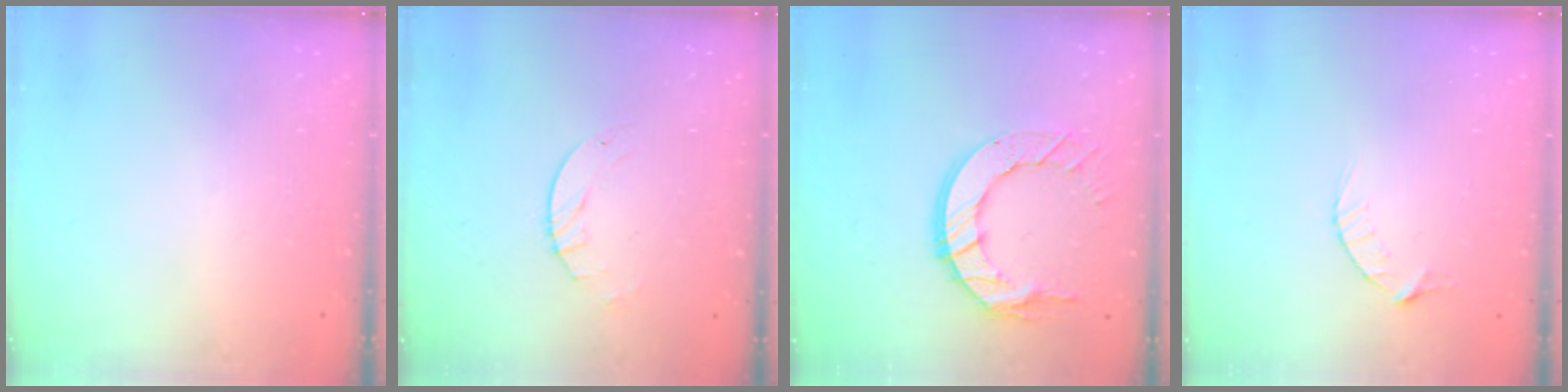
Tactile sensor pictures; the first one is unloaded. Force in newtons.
{"total": 2.6, "press": 2.6, "slide": 0.3}
{"total": 12.3, "press": 12.3, "slide": 1.2}
{"total": 3.4, "press": 3.4, "slide": 0.4}